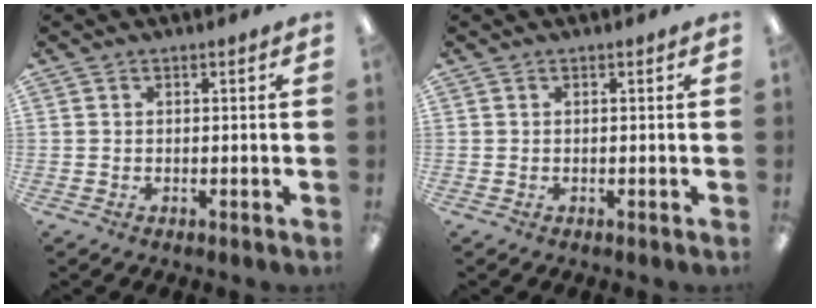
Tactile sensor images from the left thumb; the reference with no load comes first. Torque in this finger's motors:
{"motor_torque": [-0.17, 0.02, 0.25, 0.40, 0.00]}